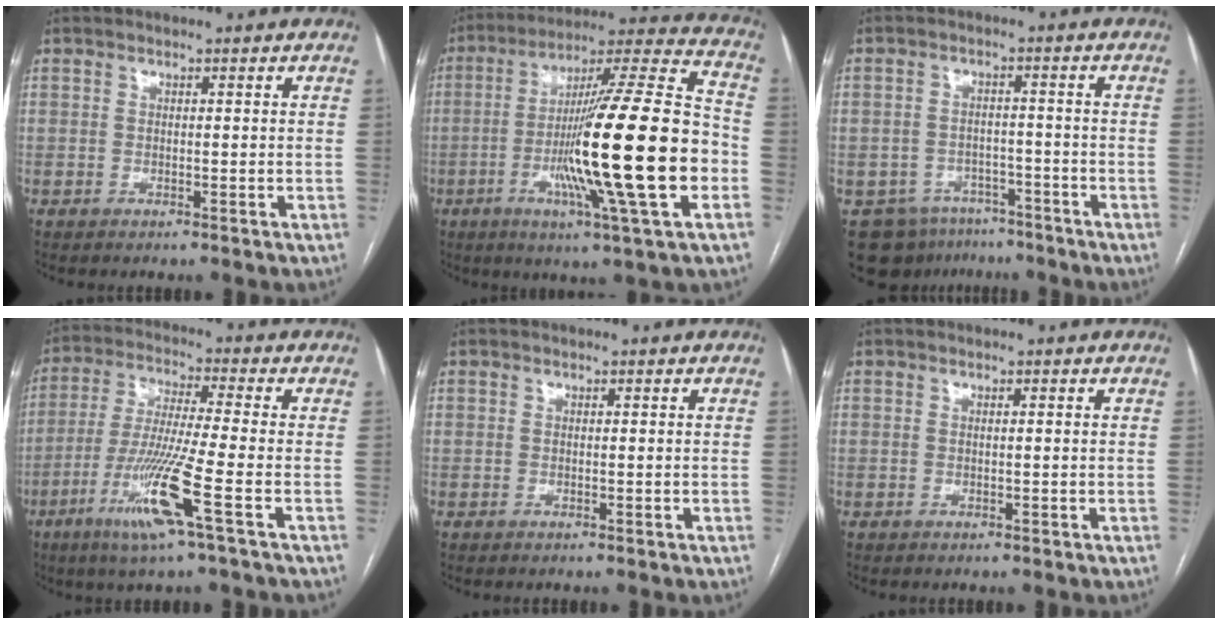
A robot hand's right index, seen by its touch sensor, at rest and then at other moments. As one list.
[{"total": 24.5, "force": [-5.3, 0.1, 23.9], "torque": [-0.382, -0.012, -0.102]}, {"total": 8.7, "force": [-6.1, 6.0, 1.5], "torque": [-0.021, 0.016, -0.083]}, {"total": 11.9, "force": [-5.1, -1.2, 10.6], "torque": [-0.216, -0.025, -0.103]}, {"total": 0.0}, {"total": 0.0}]